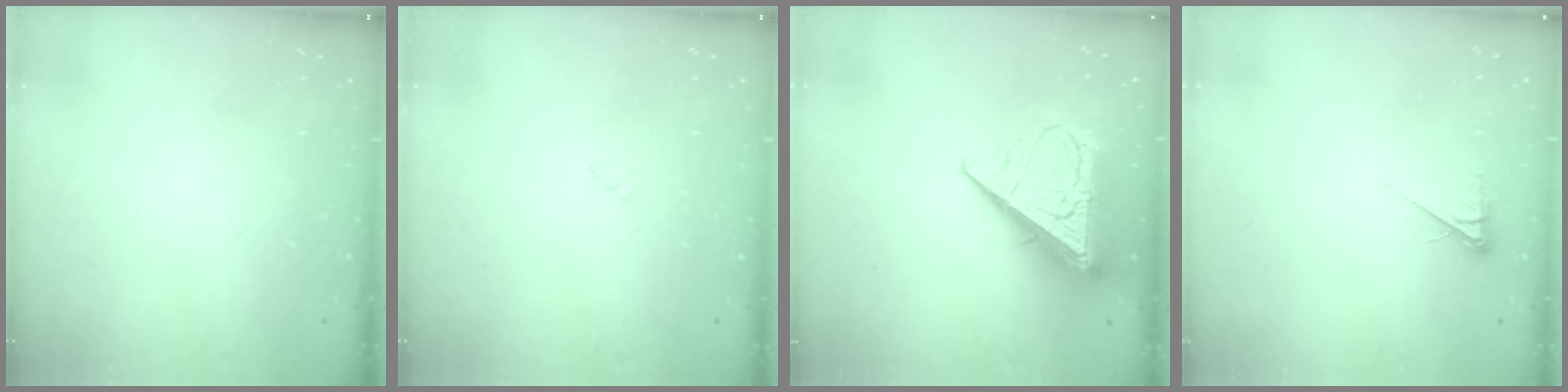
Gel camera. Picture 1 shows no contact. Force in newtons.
{"total": 2.4, "press": 2.4, "slide": 0.3}
{"total": 14.1, "press": 14.0, "slide": 1.5}
{"total": 2.6, "press": 2.6, "slide": 0.4}